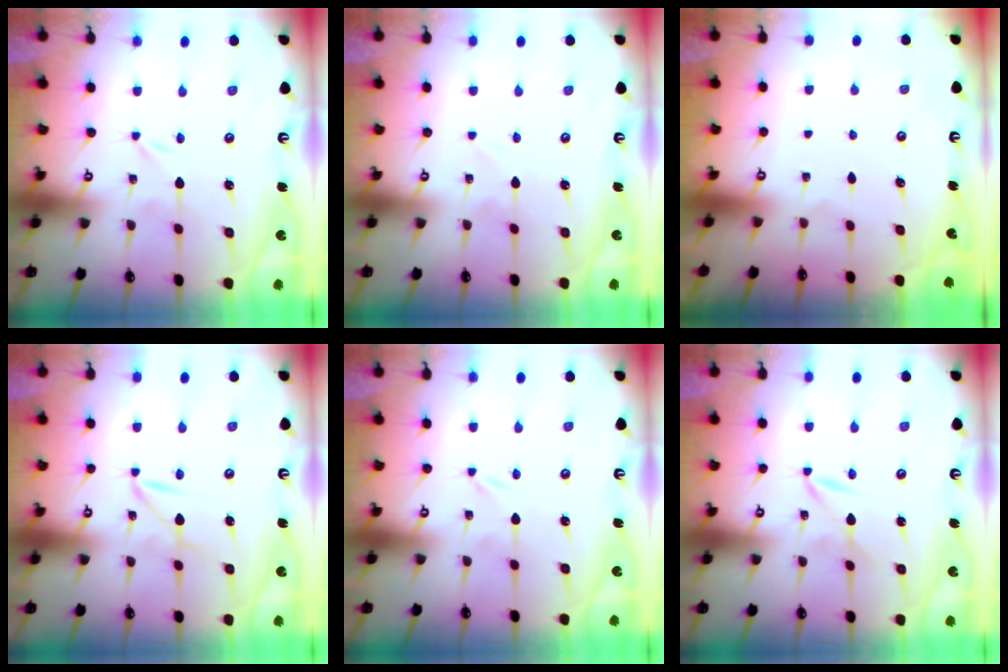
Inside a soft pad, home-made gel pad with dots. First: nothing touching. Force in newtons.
{"total": 0.9, "press": 0.9, "slide": 0.2}
{"total": 0.0}
{"total": 2.6, "press": 2.6, "slide": 0.2}
{"total": 0.0}
{"total": 2.1, "press": 2.1, "slide": 0.3}